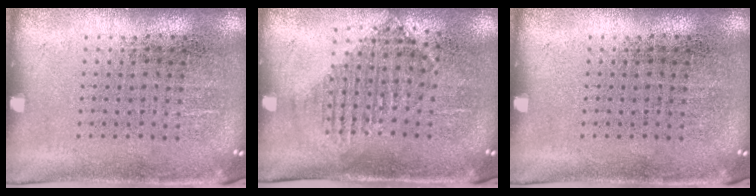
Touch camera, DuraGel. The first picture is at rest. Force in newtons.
{"total": 1.2, "press": 1.1, "slide": 0.5}
{"total": 0.0}